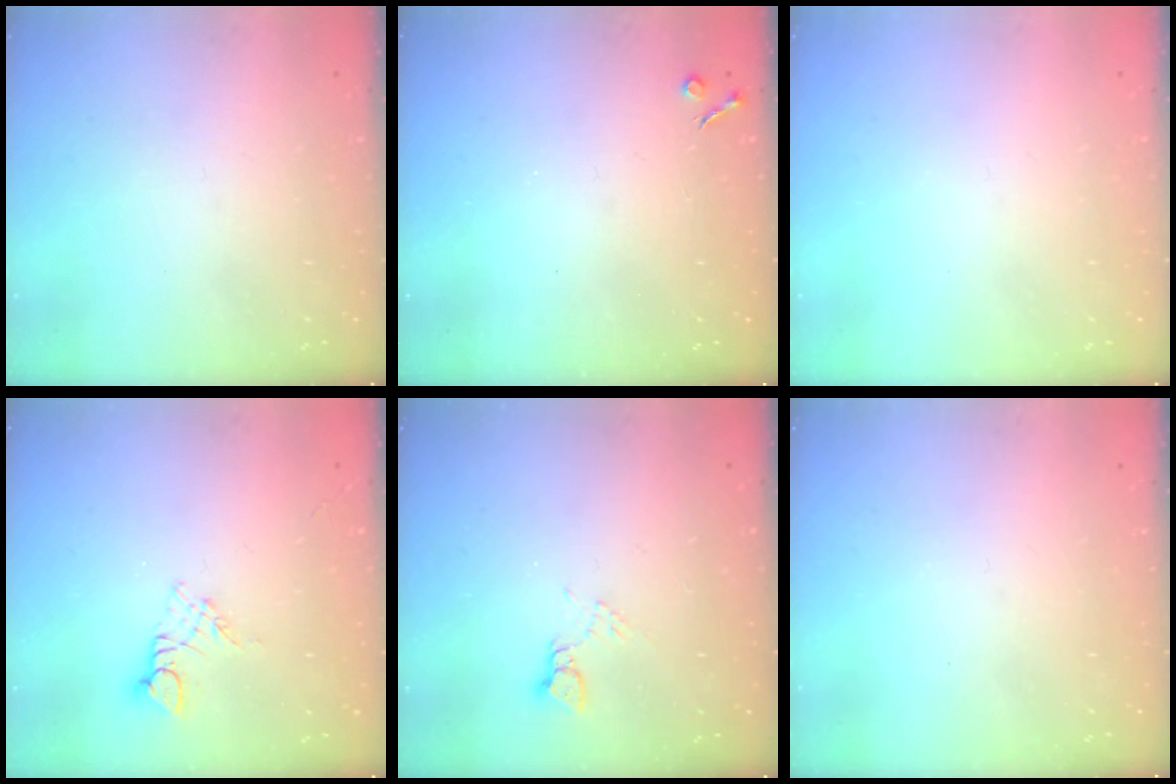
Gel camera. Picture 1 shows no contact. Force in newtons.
{"total": 2.7, "press": 2.6, "slide": 0.5}
{"total": 0.0}
{"total": 2.8, "press": 2.7, "slide": 0.3}
{"total": 2.5, "press": 2.5, "slide": 0.3}
{"total": 0.0}